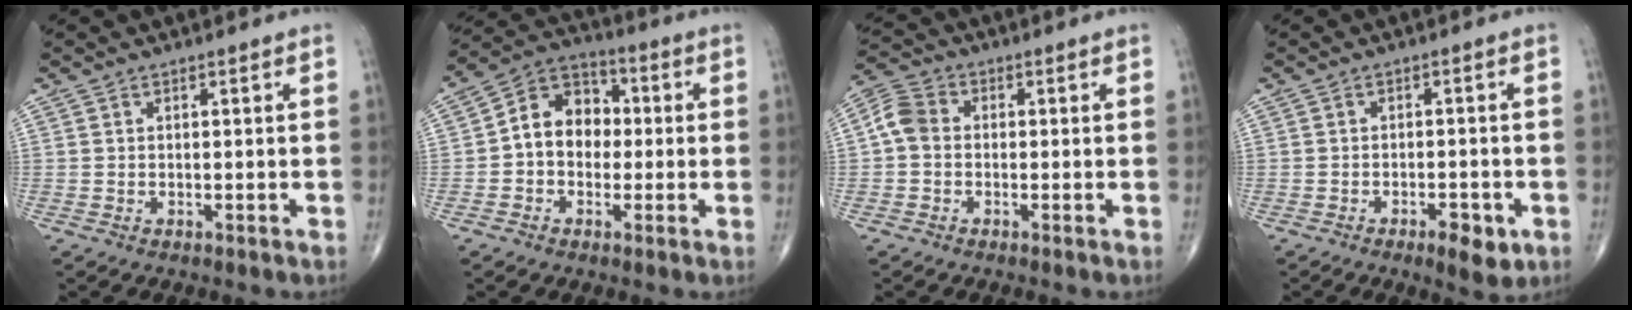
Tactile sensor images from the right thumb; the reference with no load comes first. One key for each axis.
{"total": 10.8, "fx": 0.0, "fy": 8.5, "fz": 6.7, "tx": -0.077, "ty": 0.034, "tz": -0.012}
{"total": 5.5, "fx": -0.2, "fy": 4.4, "fz": 3.2, "tx": -0.058, "ty": 0.018, "tz": -0.015}
{"total": 5.4, "fx": -2.4, "fy": 2.2, "fz": 4.3, "tx": -0.056, "ty": 0.005, "tz": -0.030}